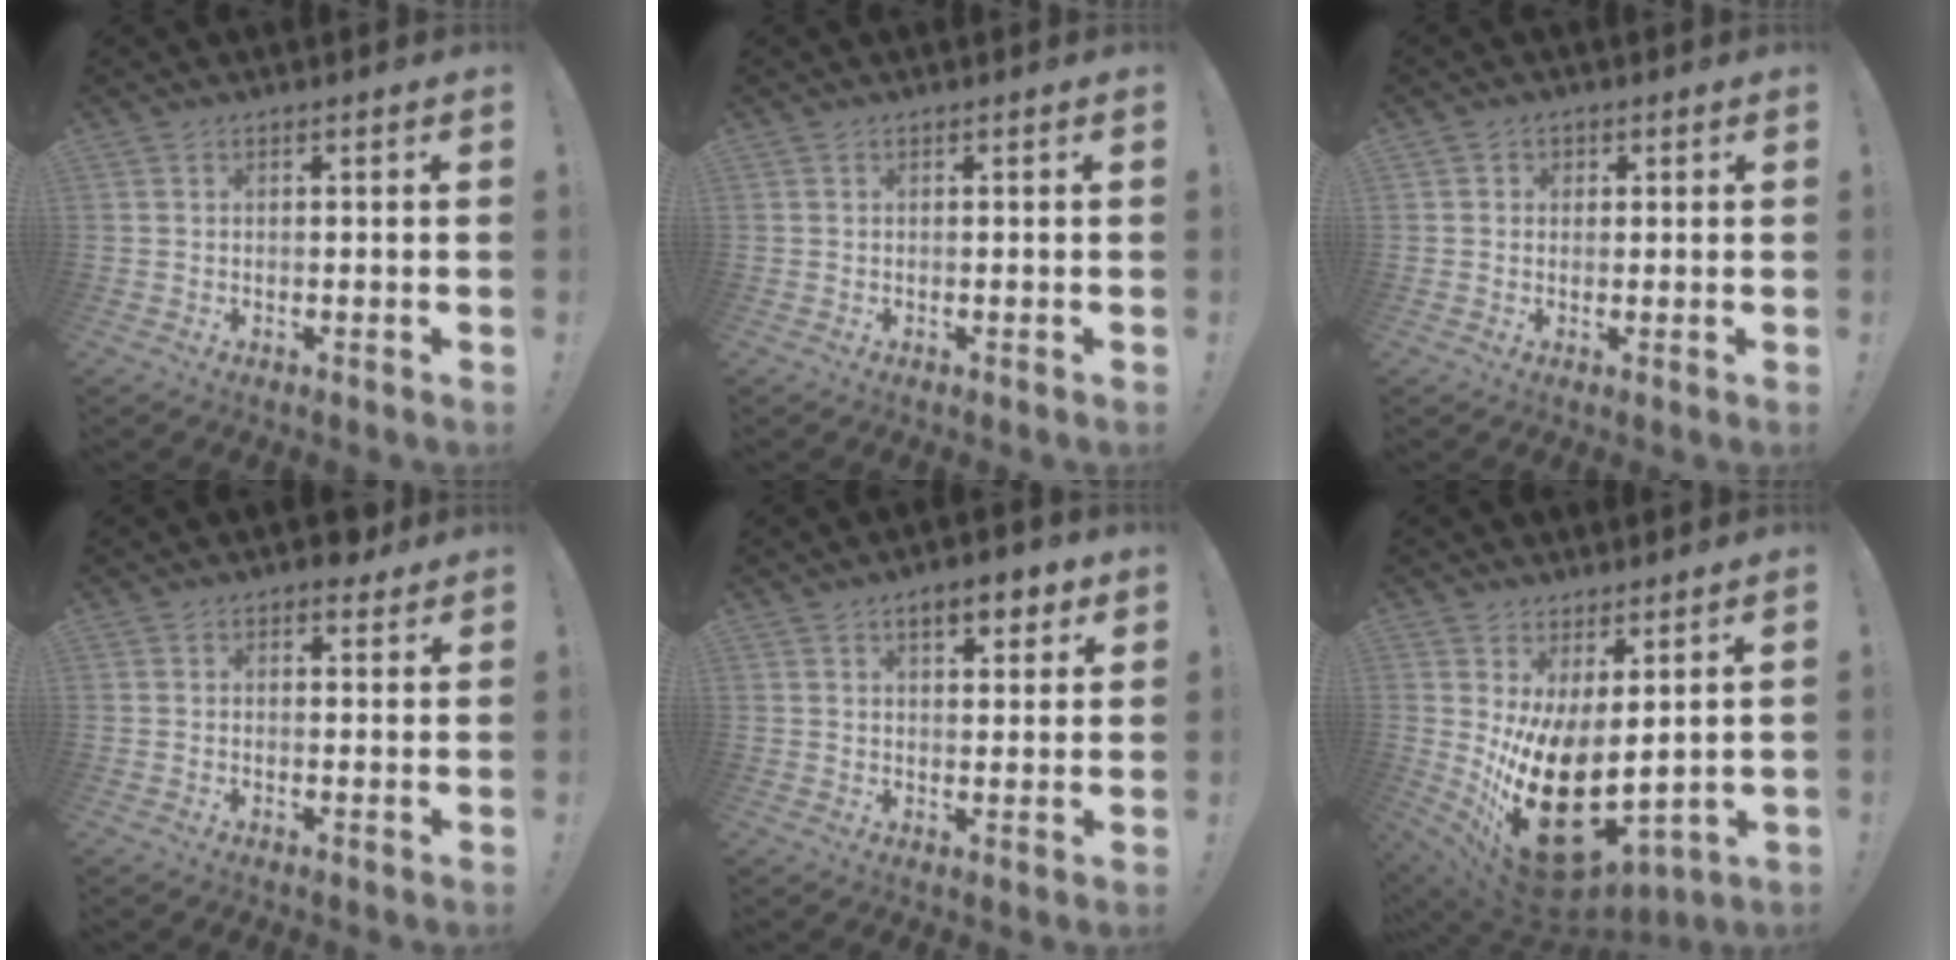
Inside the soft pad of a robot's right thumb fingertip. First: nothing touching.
{"total": 0.0}
{"total": 1.9, "force": [0.4, 1.8, 0.4], "torque": [0.003, 0.000, 0.004]}
{"total": 3.5, "force": [2.8, 1.7, 1.3], "torque": [0.007, -0.017, 0.046]}
{"total": 6.7, "force": [4.2, 2.7, 4.5], "torque": [-0.052, -0.017, 0.069]}
{"total": 20.2, "force": [-1.9, 10.3, 17.3], "torque": [-0.286, -0.020, -0.003]}